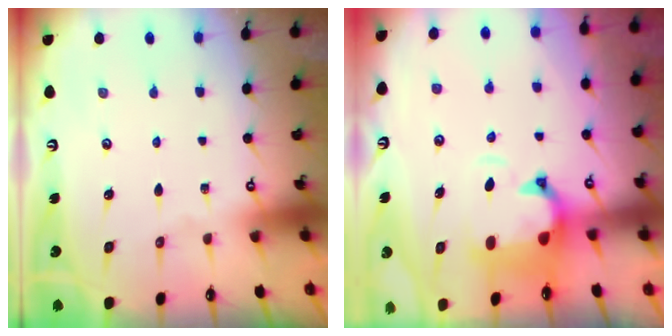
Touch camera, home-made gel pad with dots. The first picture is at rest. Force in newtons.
{"total": 1.6, "press": 0.9, "slide": 1.4}